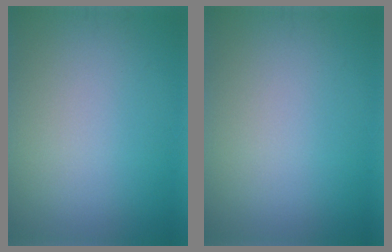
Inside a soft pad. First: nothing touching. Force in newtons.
{"total": 0.0}